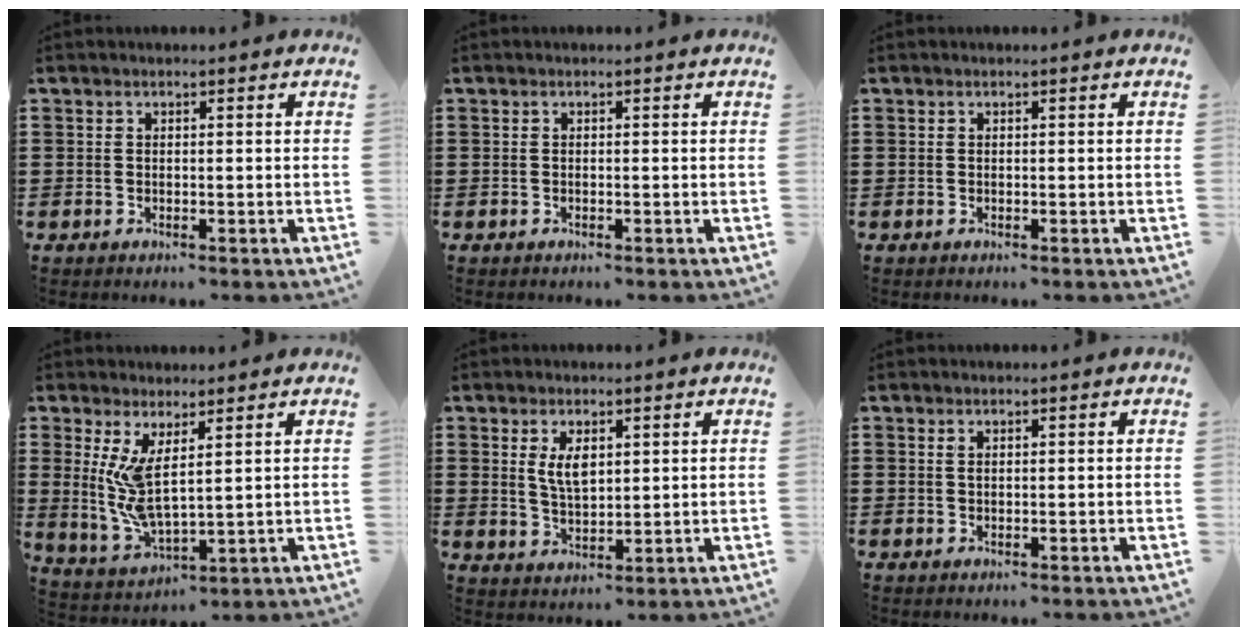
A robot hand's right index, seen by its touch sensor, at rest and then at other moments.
{"total": 0.0}
{"total": 0.0}
{"total": 7.0, "force": [2.8, 2.1, 6.0], "torque": [-0.151, -0.022, 0.047]}
{"total": 4.3, "force": [1.7, 1.9, 3.4], "torque": [-0.066, 0.002, 0.027]}
{"total": 0.7, "force": [0.3, 0.2, 0.6], "torque": [-0.013, 0.002, 0.006]}